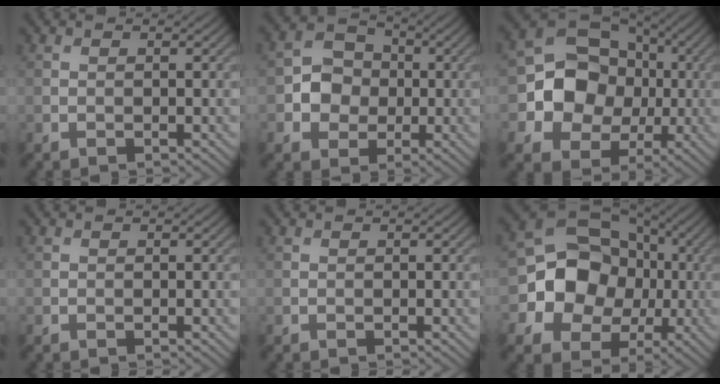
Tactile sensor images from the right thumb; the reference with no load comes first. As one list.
[{"total": 5.5, "force": [-0.5, 4.9, 2.5], "torque": [-0.038, 0.011, -0.023]}, {"total": 11.5, "force": [-0.9, 9.8, 6.1], "torque": [-0.108, 0.000, -0.038]}, {"total": 0.0}, {"total": 0.0}, {"total": 13.9, "force": [-1.5, 12.0, 6.9], "torque": [-0.132, -0.010, -0.044]}]